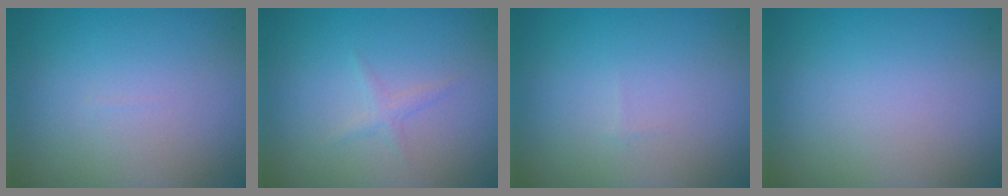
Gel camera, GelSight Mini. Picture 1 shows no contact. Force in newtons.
{"total": 0.9, "press": 0.9, "slide": 0.1}
{"total": 0.0}
{"total": 0.0}